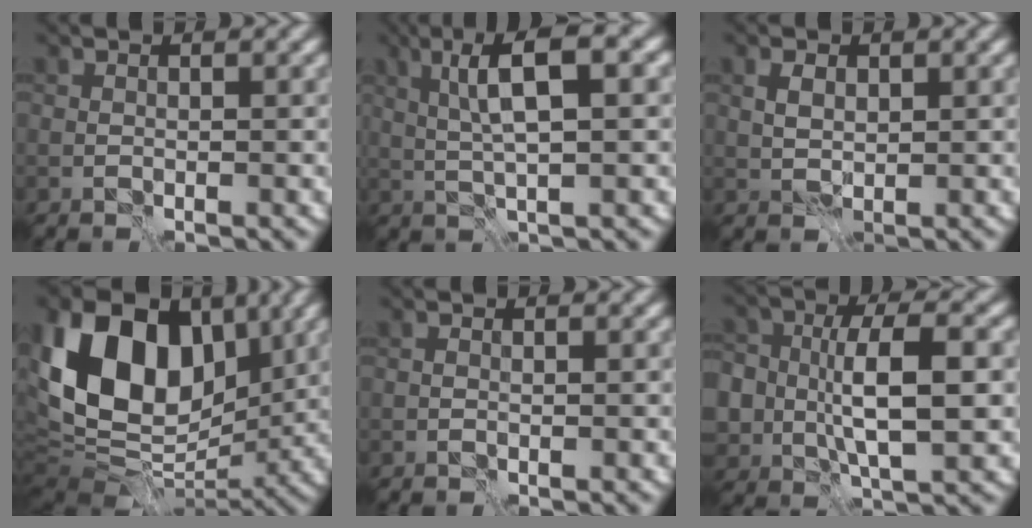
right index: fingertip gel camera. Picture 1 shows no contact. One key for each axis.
{"total": 6.0, "fx": 1.8, "fy": 1.2, "fz": 5.6, "tx": -0.108, "ty": 0.012, "tz": 0.033}
{"total": 1.6, "fx": 0.8, "fy": 1.0, "fz": 1.0, "tx": -0.023, "ty": 0.001, "tz": 0.016}
{"total": 15.8, "fx": 3.8, "fy": 10.9, "fz": 10.8, "tx": -0.205, "ty": 0.020, "tz": 0.064}
{"total": 0.0}
{"total": 7.6, "fx": 0.0, "fy": 4.6, "fz": 6.1, "tx": -0.118, "ty": -0.004, "tz": 0.001}